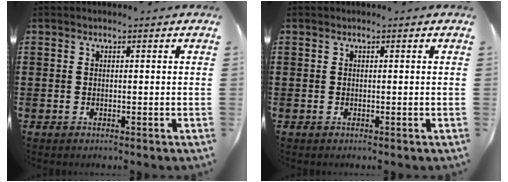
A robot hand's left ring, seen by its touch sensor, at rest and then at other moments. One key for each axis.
{"total": 0.0}